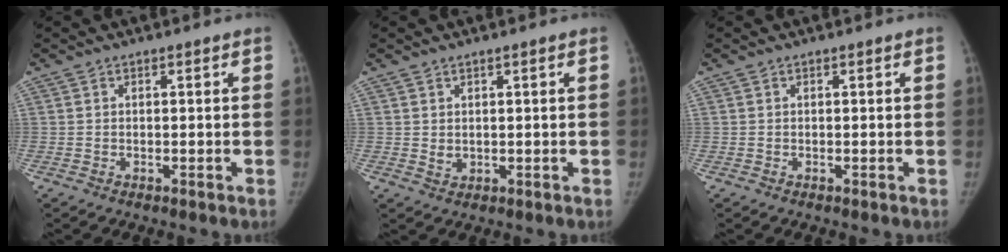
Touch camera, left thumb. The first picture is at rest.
{"total": 1.5, "force": [0.5, 1.0, 1.0], "torque": [-0.013, -0.007, 0.016]}
{"total": 0.0}